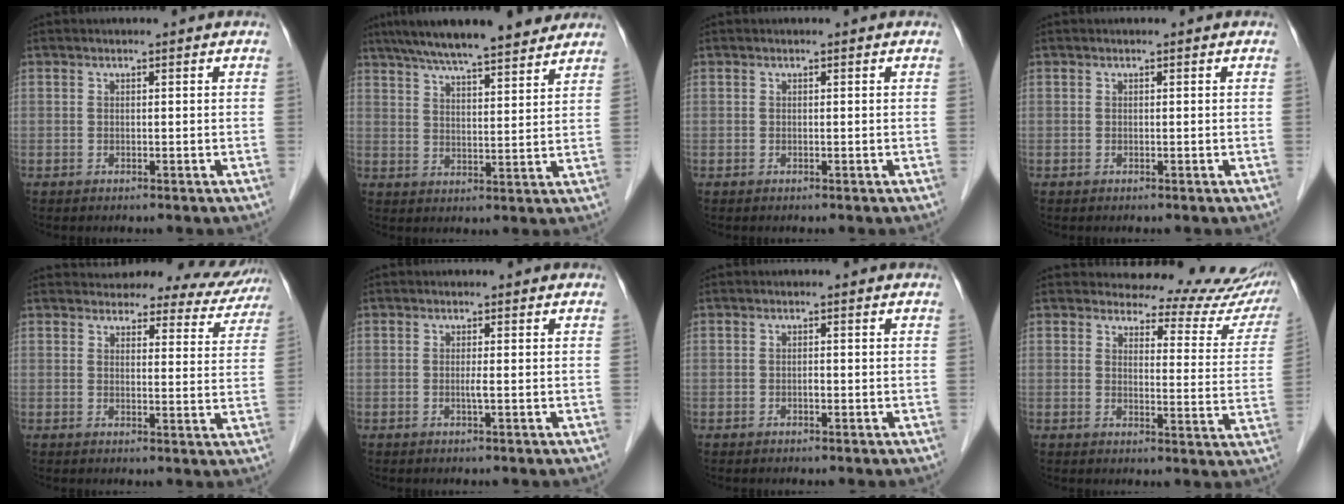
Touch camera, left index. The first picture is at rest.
{"total": 15.7, "force": [13.3, 2.0, 8.2], "torque": [-0.138, 0.029, 0.199]}
{"total": 0.0}
{"total": 0.0}
{"total": 16.9, "force": [15.8, 4.8, 3.6], "torque": [-0.030, -0.009, 0.173]}
{"total": 0.9, "force": [-0.2, -0.2, 0.9], "torque": [-0.019, -0.001, -0.005]}
{"total": 0.6, "force": [-0.3, 0.3, 0.5], "torque": [-0.009, 0.002, -0.005]}
{"total": 16.8, "force": [16.1, 4.3, 2.0], "torque": [0.020, -0.077, 0.147]}